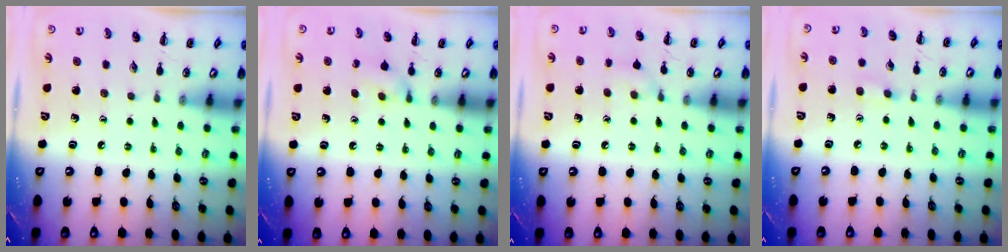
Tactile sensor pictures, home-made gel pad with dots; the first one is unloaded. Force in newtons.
{"total": 5.4, "press": 5.1, "slide": 1.7}
{"total": 7.2, "press": 7.0, "slide": 2.0}
{"total": 4.7, "press": 4.3, "slide": 1.7}